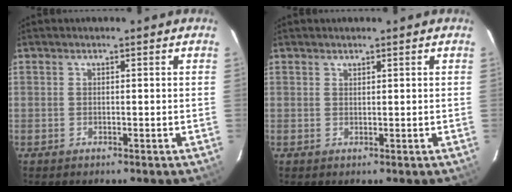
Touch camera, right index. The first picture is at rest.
{"total": 0.6, "force": [0.5, 0.2, 0.0], "torque": [0.000, 0.001, 0.012]}